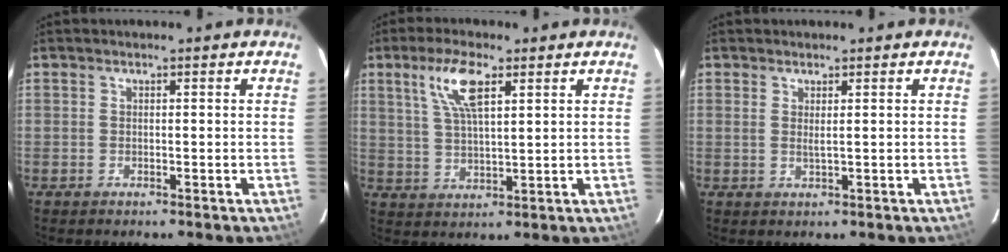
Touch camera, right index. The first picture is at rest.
{"total": 8.3, "force": [4.0, 2.5, 6.8], "torque": [-0.133, 0.009, 0.081]}
{"total": 1.3, "force": [0.6, -0.1, 1.2], "torque": [-0.021, -0.001, 0.010]}